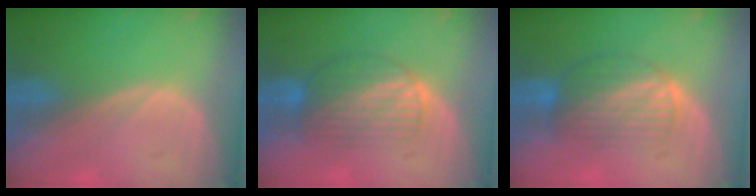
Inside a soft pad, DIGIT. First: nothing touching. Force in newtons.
{"total": 6.8, "press": 6.5, "slide": 2.1}
{"total": 6.7, "press": 6.4, "slide": 1.8}